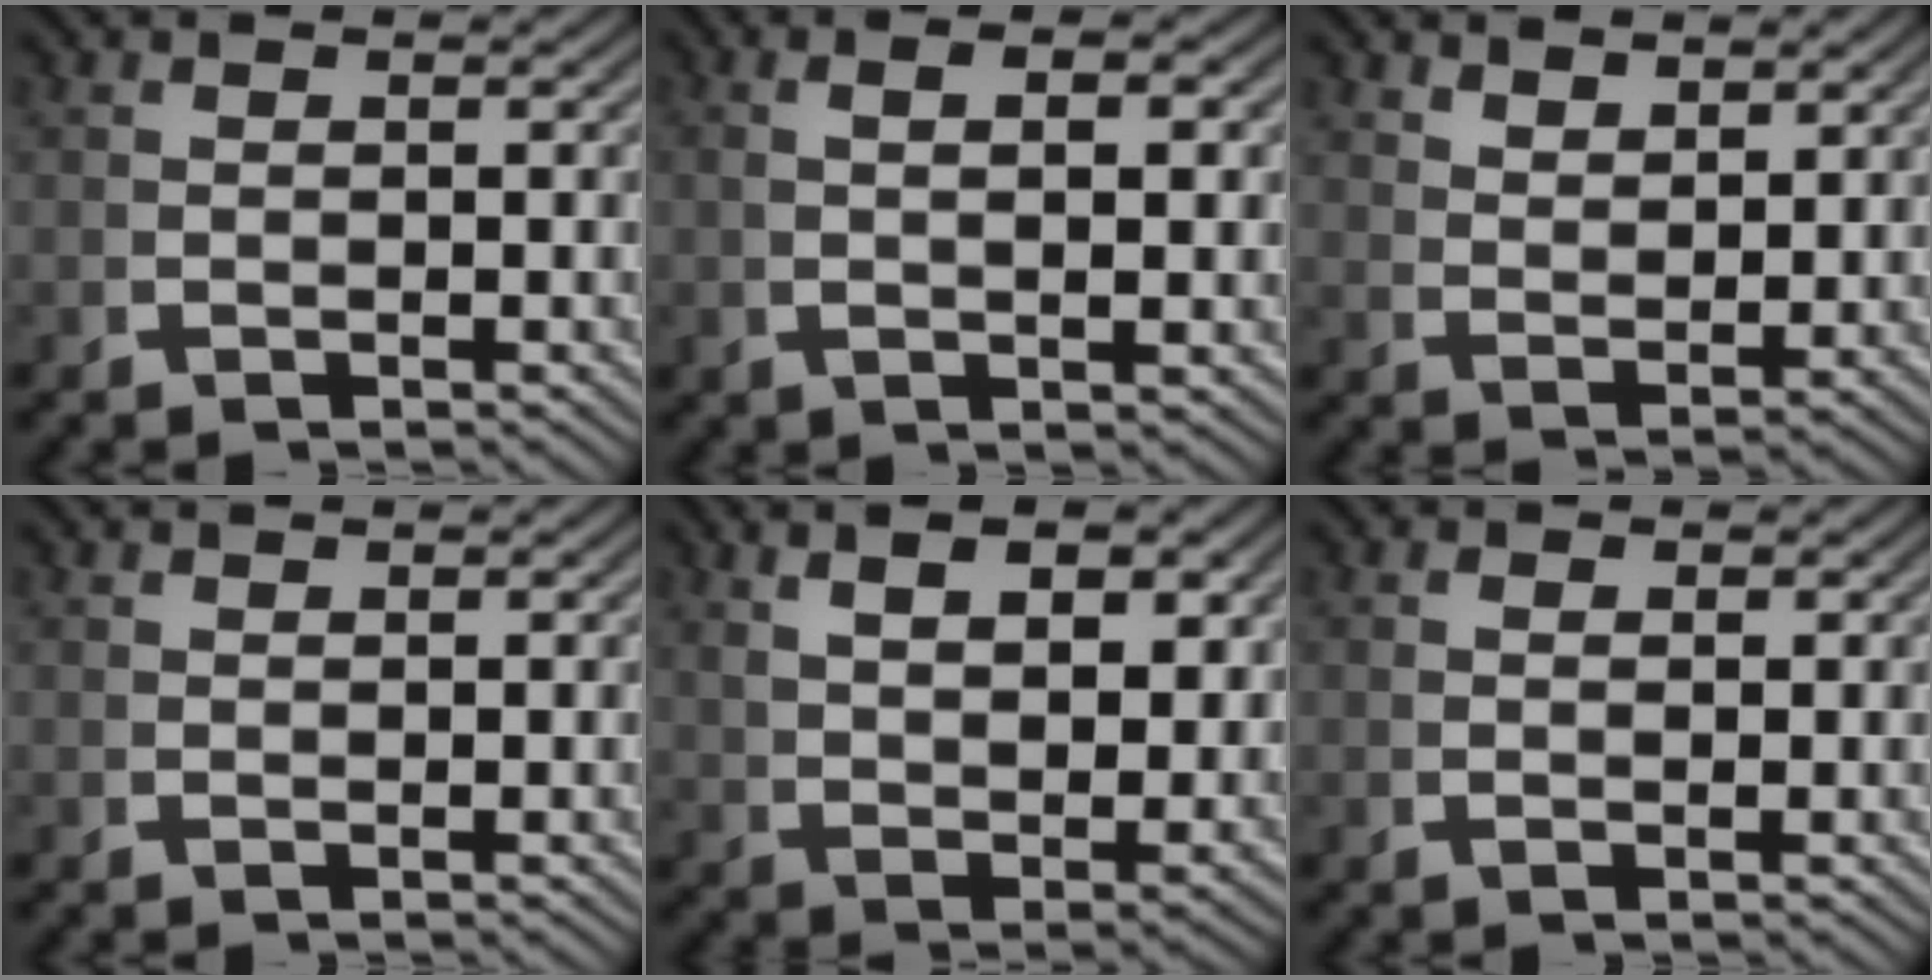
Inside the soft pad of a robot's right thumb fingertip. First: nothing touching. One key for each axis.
{"total": 3.3, "fx": 0.7, "fy": 0.4, "fz": 3.2, "tx": -0.054, "ty": 0.007, "tz": 0.015}
{"total": 2.8, "fx": 2.7, "fy": 0.2, "fz": 0.9, "tx": -0.014, "ty": -0.001, "tz": 0.060}
{"total": 0.7, "fx": 0.7, "fy": -0.2, "fz": 0.0, "tx": 0.004, "ty": 0.001, "tz": 0.017}
{"total": 6.5, "fx": 2.9, "fy": 2.8, "fz": 5.0, "tx": -0.069, "ty": -0.005, "tz": 0.061}
{"total": 1.0, "fx": 0.6, "fy": 0.0, "fz": 0.8, "tx": -0.011, "ty": 0.001, "tz": 0.013}